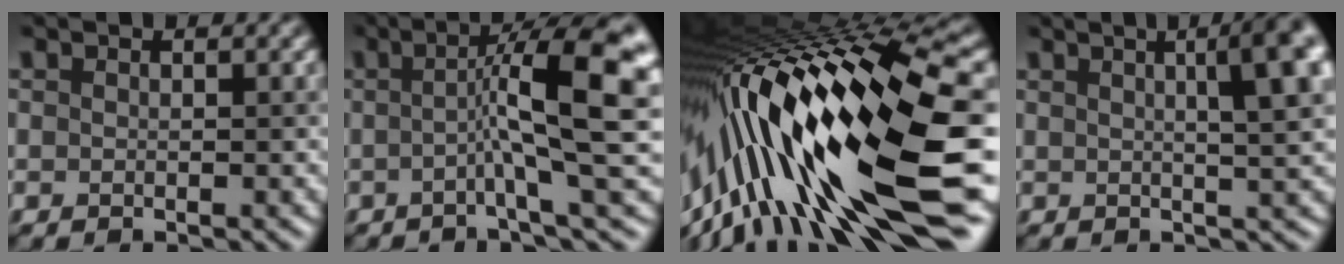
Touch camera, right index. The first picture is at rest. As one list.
[{"total": 10.6, "force": [-0.2, 1.6, 10.4], "torque": [-0.133, 0.018, -0.013]}, {"total": 18.1, "force": [-2.2, 4.9, 17.3], "torque": [-0.290, 0.014, -0.053]}, {"total": 7.4, "force": [2.1, 2.1, 6.7], "torque": [-0.037, 0.028, 0.015]}]